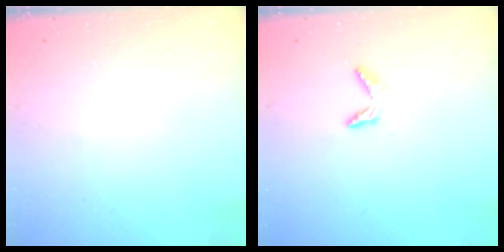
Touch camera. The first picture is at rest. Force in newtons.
{"total": 4.2, "press": 4.2, "slide": 0.3}